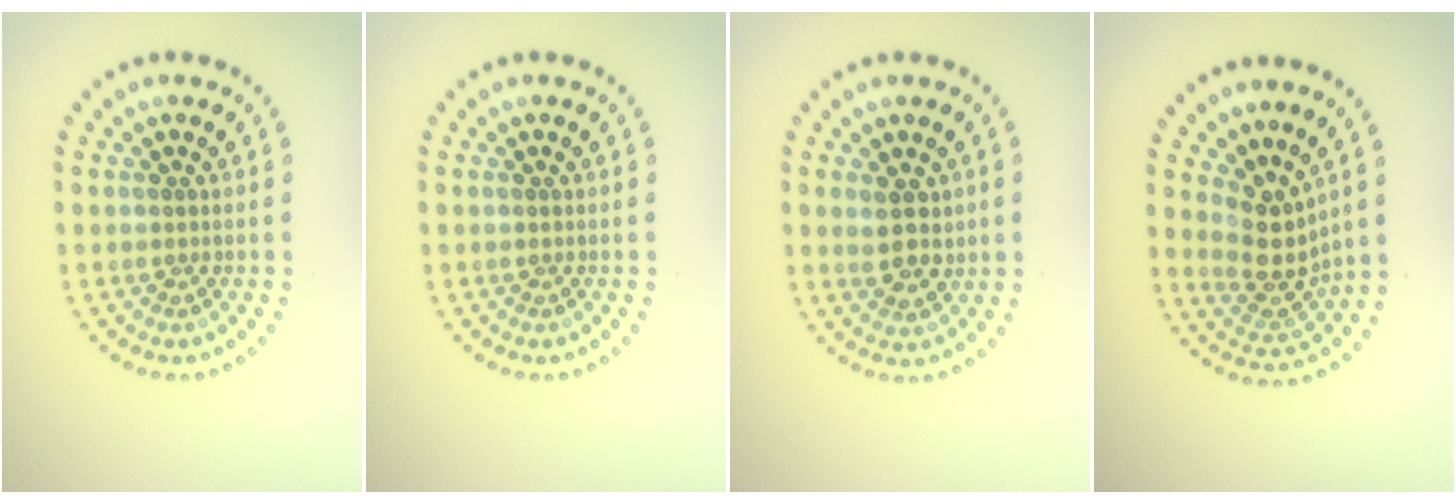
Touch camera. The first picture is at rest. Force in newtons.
{"total": 0.0}
{"total": 2.9, "press": 2.8, "slide": 0.9}
{"total": 3.8, "press": 2.8, "slide": 2.5}